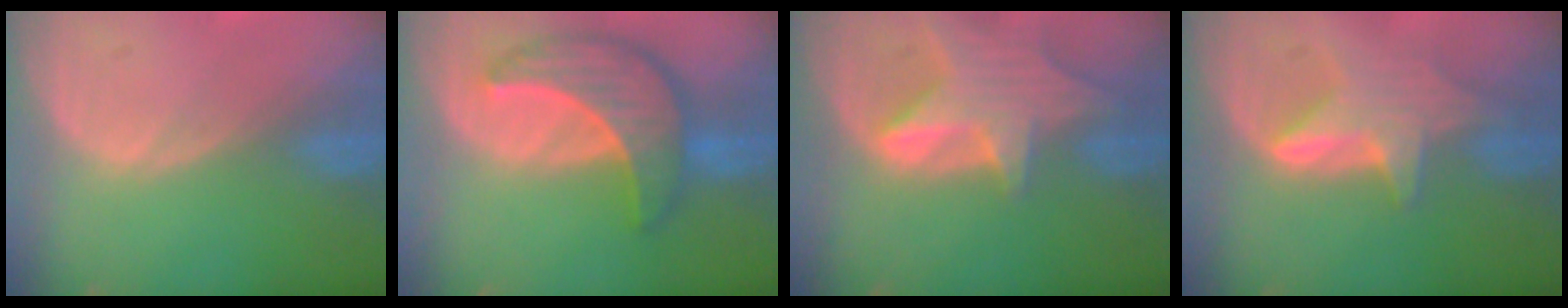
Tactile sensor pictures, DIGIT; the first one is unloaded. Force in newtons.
{"total": 8.9, "press": 8.9, "slide": 0.8}
{"total": 8.4, "press": 7.5, "slide": 3.7}
{"total": 6.0, "press": 6.0, "slide": 0.7}